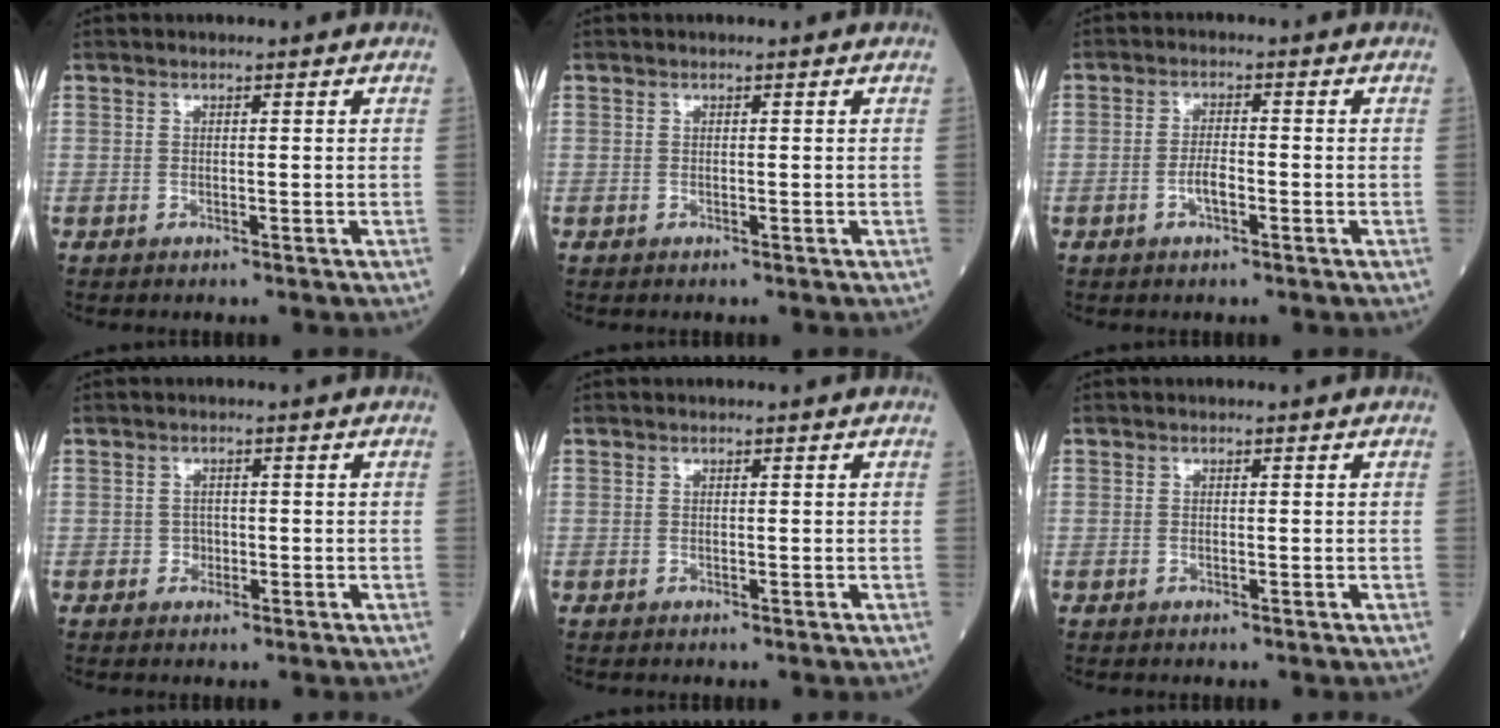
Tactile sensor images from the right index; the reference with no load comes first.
{"total": 0.0}
{"total": 2.8, "force": [-1.1, 0.7, 2.5], "torque": [-0.048, 0.003, -0.021]}
{"total": 1.1, "force": [-0.4, 1.0, 0.4], "torque": [-0.001, 0.005, -0.007]}
{"total": 0.0}
{"total": 0.0}